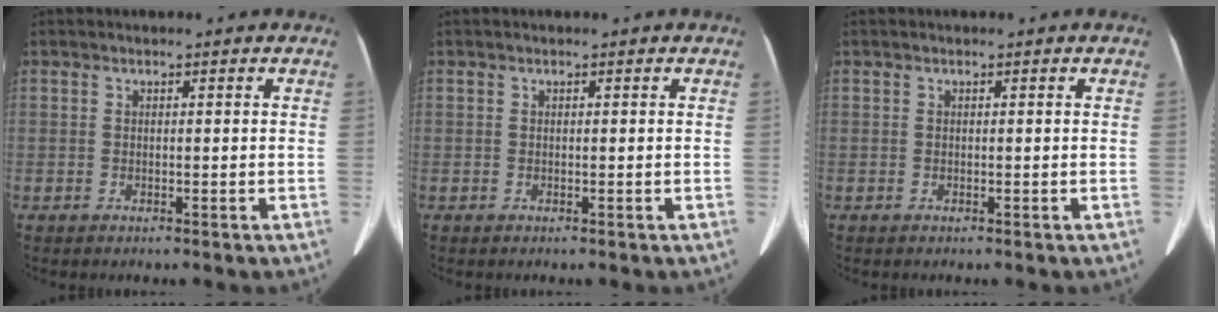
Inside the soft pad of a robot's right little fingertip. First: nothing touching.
{"total": 0.0}
{"total": 0.0}